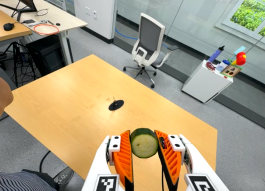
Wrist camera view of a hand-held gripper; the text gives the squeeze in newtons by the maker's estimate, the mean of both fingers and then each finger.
{"total": 11.3, "left": 12.6, "right": 10.0}